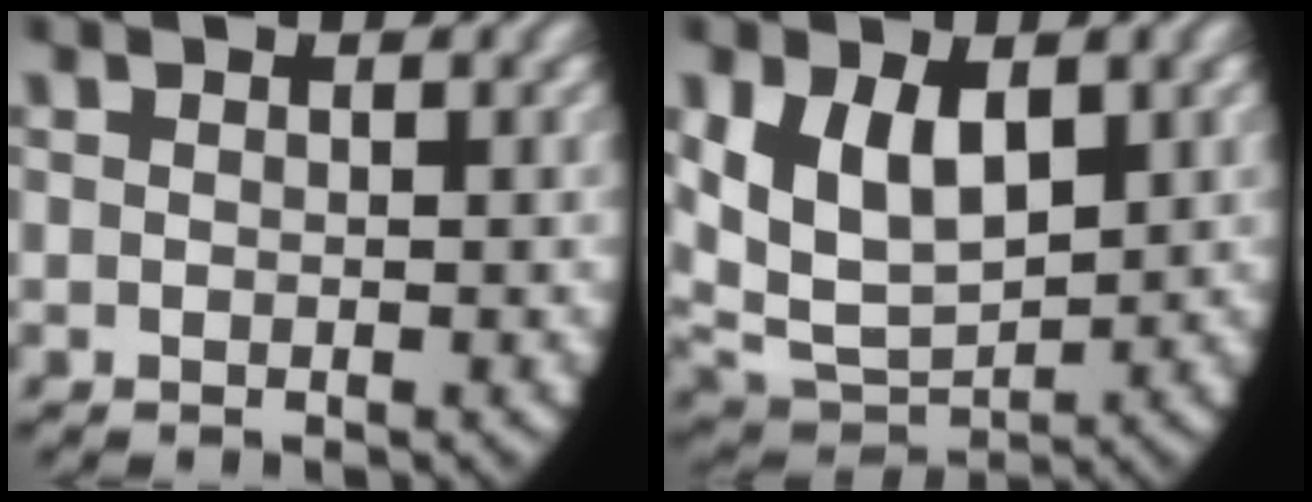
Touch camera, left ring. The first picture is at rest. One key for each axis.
{"total": 10.7, "fx": 0.9, "fy": 8.6, "fz": 6.3, "tx": -0.147, "ty": -0.032, "tz": 0.027}